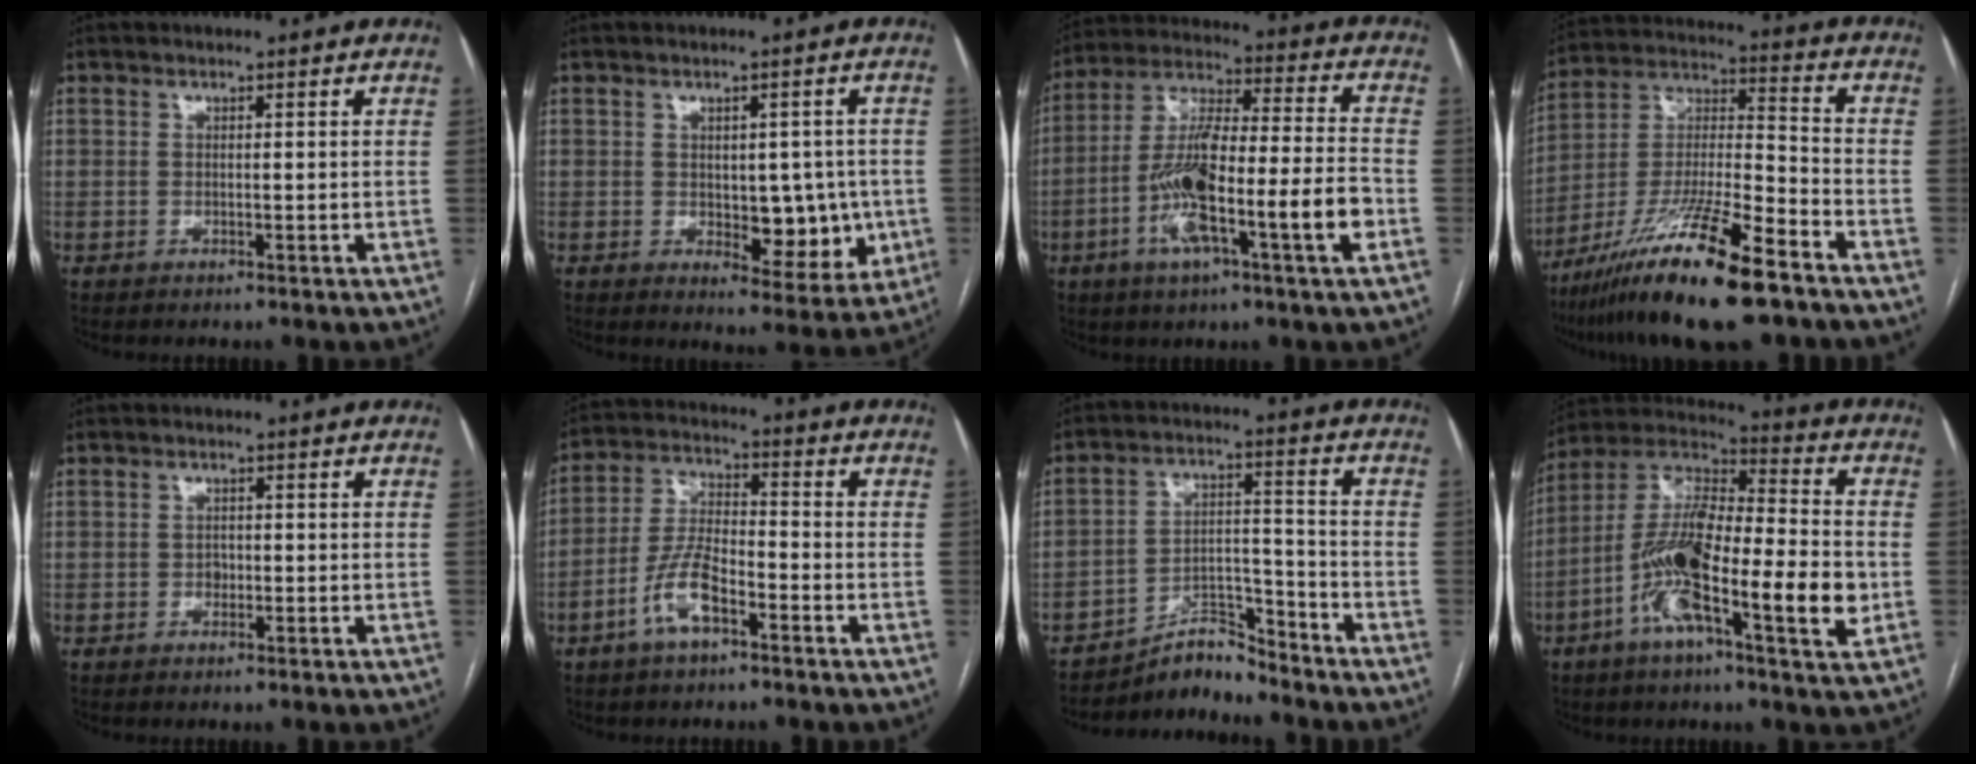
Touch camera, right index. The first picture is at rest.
{"total": 8.4, "force": [-0.7, 4.5, 7.0], "torque": [-0.069, 0.004, 0.003]}
{"total": 17.0, "force": [-5.5, 1.4, 16.0], "torque": [-0.295, 0.005, -0.095]}
{"total": 19.6, "force": [-12.9, 2.1, 14.7], "torque": [-0.286, -0.033, -0.232]}
{"total": 1.1, "force": [-0.3, 0.9, 0.6], "torque": [-0.007, 0.003, -0.004]}
{"total": 8.1, "force": [-4.2, 2.8, 6.4], "torque": [-0.139, 0.009, -0.081]}
{"total": 6.6, "force": [-6.5, 1.2, 0.4], "torque": [-0.002, 0.030, -0.111]}
{"total": 19.1, "force": [-5.2, 3.8, 18.0], "torque": [-0.331, 0.001, -0.096]}